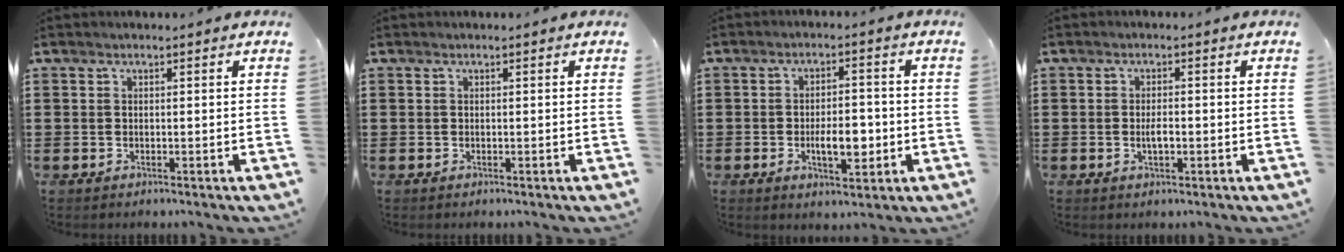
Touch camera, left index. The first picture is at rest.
{"total": 0.0}
{"total": 6.1, "force": [-1.5, 2.8, 5.2], "torque": [-0.081, -0.002, -0.031]}
{"total": 2.3, "force": [-0.5, 0.8, 2.0], "torque": [-0.039, 0.002, -0.009]}